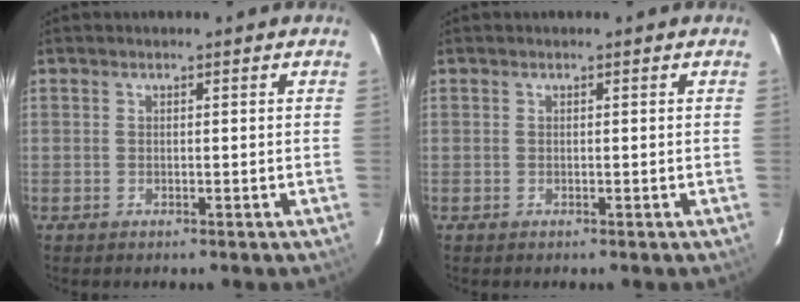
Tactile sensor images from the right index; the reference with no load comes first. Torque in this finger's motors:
{"motor_torque": [-0.01, -0.01, 0.01, 0.00]}